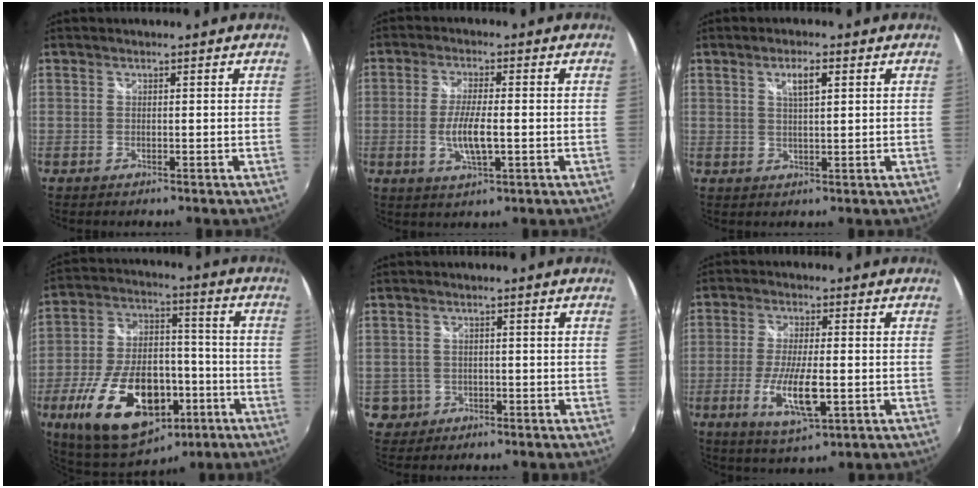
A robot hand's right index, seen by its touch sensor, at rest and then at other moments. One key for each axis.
{"total": 8.4, "fx": -1.5, "fy": 2.2, "fz": 7.9, "tx": -0.156, "ty": -0.008, "tz": -0.027}
{"total": 3.5, "fx": 1.5, "fy": 0.9, "fz": 3.0, "tx": -0.051, "ty": 0.001, "tz": 0.027}
{"total": 23.0, "fx": -9.8, "fy": 13.3, "fz": 16.0, "tx": -0.324, "ty": 0.003, "tz": -0.144}
{"total": 3.9, "fx": -1.0, "fy": 3.8, "fz": 0.4, "tx": -0.015, "ty": 0.009, "tz": -0.009}
{"total": 9.8, "fx": -2.9, "fy": 2.5, "fz": 9.0, "tx": -0.178, "ty": -0.021, "tz": -0.050}